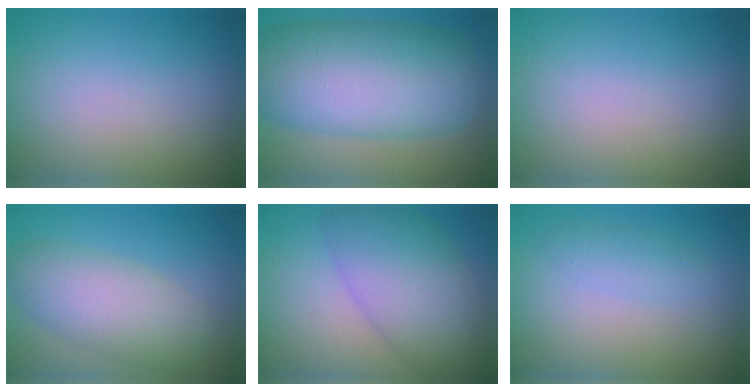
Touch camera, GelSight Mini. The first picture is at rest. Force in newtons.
{"total": 11.8, "press": 11.8, "slide": 0.2}
{"total": 0.0}
{"total": 5.5, "press": 5.5, "slide": 0.2}
{"total": 8.0, "press": 8.0, "slide": 0.2}
{"total": 1.6, "press": 1.6, "slide": 0.0}